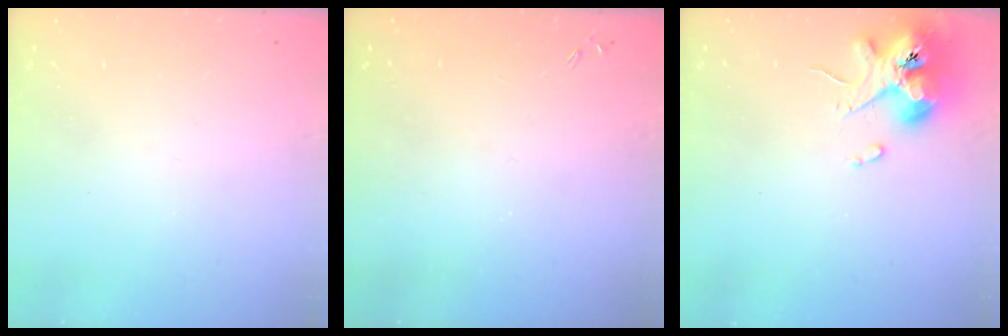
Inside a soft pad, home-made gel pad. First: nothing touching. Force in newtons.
{"total": 0.0}
{"total": 11.2, "press": 11.0, "slide": 1.7}